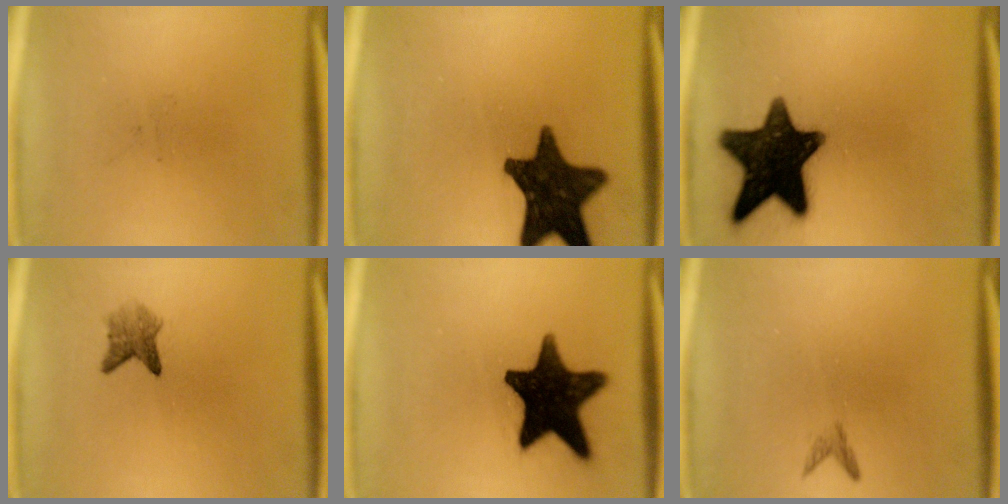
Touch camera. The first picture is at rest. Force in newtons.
{"total": 15.6}
{"total": 16.4}
{"total": 2.7}
{"total": 17.9}
{"total": 0.8}